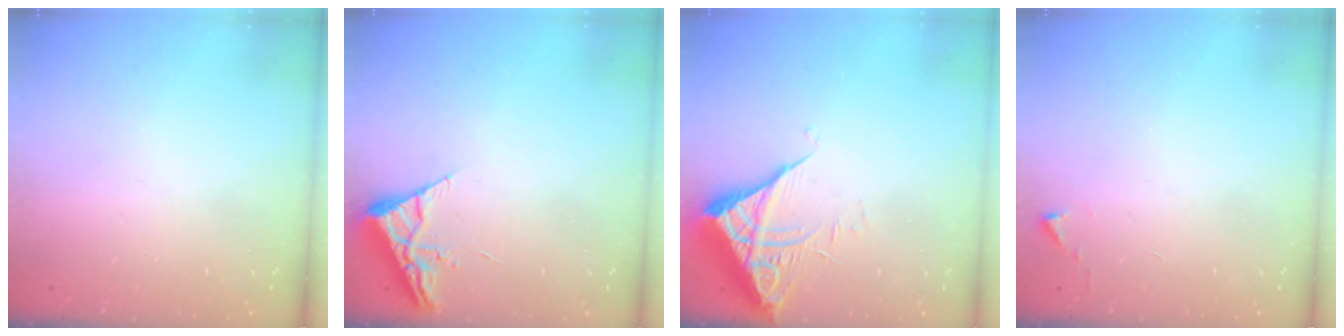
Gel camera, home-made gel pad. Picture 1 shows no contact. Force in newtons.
{"total": 3.9, "press": 3.9, "slide": 0.5}
{"total": 7.0, "press": 7.0, "slide": 0.6}
{"total": 2.7, "press": 2.7, "slide": 0.5}